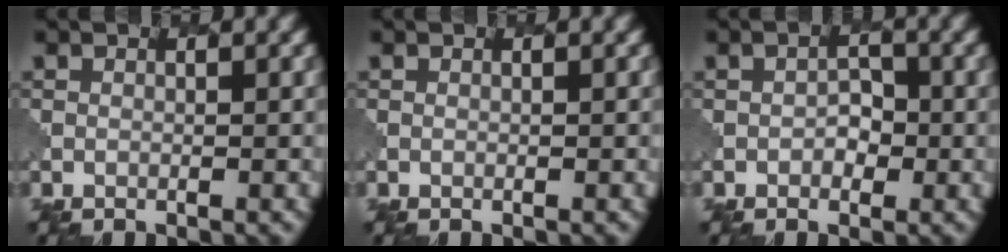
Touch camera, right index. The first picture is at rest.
{"total": 0.0}
{"total": 1.4, "force": [-0.3, 1.1, 0.8], "torque": [-0.011, 0.004, -0.003]}